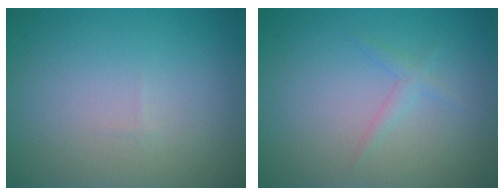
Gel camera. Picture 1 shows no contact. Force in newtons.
{"total": 1.1, "press": 1.1, "slide": 0.0}